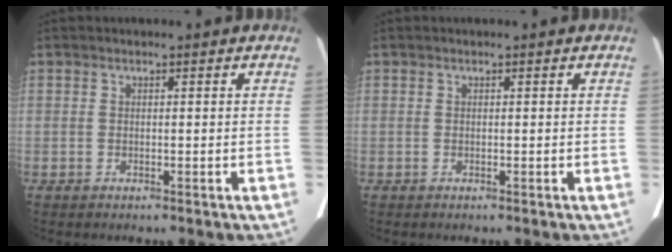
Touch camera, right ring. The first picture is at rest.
{"total": 0.0}